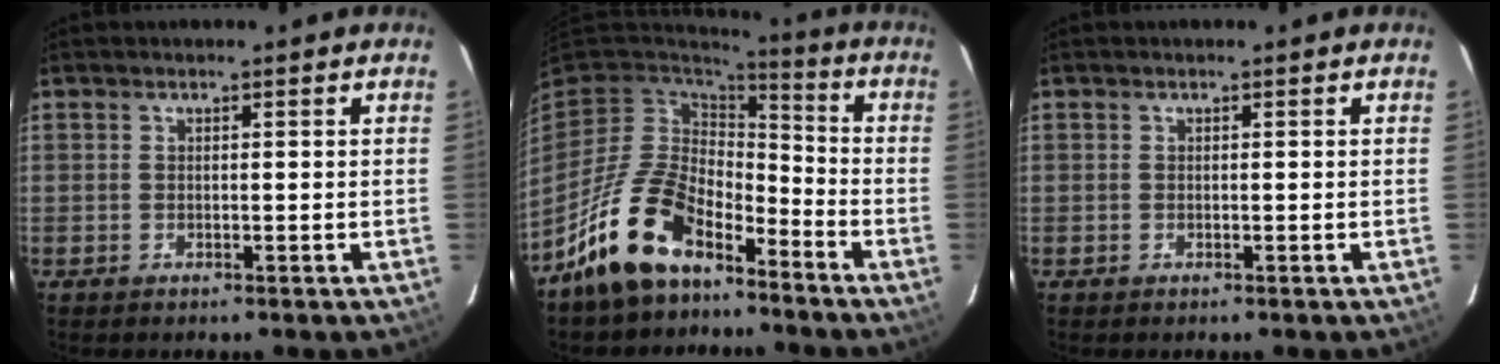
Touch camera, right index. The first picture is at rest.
{"total": 15.5, "force": [-10.4, 7.9, 8.4], "torque": [-0.181, 0.001, -0.185]}
{"total": 0.0}